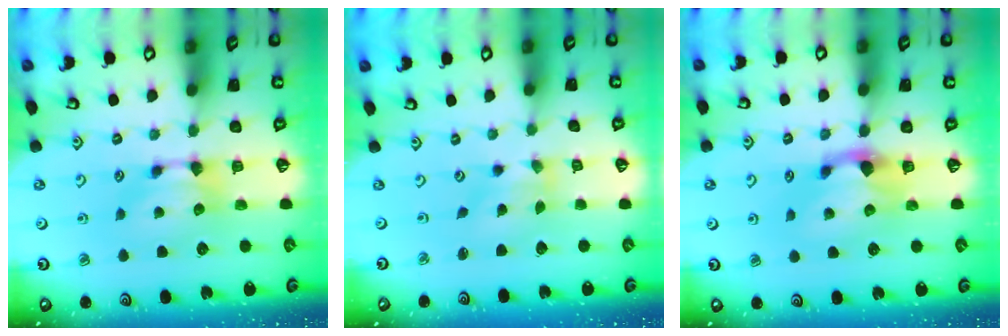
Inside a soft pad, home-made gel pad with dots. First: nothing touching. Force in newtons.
{"total": 1.6, "press": 0.9, "slide": 1.4}
{"total": 2.0, "press": 1.5, "slide": 1.4}